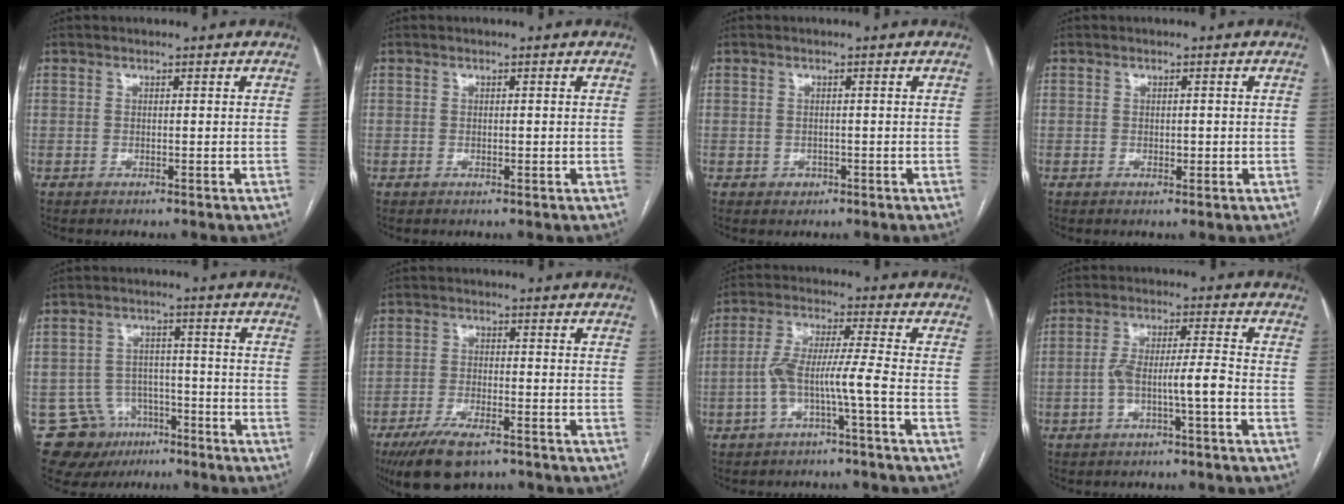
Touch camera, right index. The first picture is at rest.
{"total": 0.7, "force": [-0.1, 0.4, 0.5], "torque": [-0.007, -0.001, -0.001]}
{"total": 1.5, "force": [-0.6, 1.3, 0.3], "torque": [-0.001, 0.005, -0.005]}
{"total": 1.3, "force": [-0.2, 0.8, 1.0], "torque": [-0.011, 0.000, 0.000]}
{"total": 10.3, "force": [-6.3, 8.0, 1.7], "torque": [-0.030, 0.031, -0.090]}
{"total": 9.0, "force": [-6.4, 2.8, 5.6], "torque": [-0.103, -0.015, -0.109]}
{"total": 6.9, "force": [-2.6, -0.5, 6.4], "torque": [-0.128, 0.025, -0.048]}
{"total": 6.3, "force": [-2.3, 0.3, 5.9], "torque": [-0.112, 0.023, -0.037]}